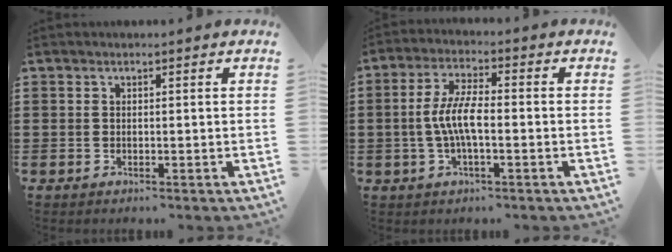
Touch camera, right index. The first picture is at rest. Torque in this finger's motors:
{"motor_torque": [0.80, -0.18, 0.65, 0.21]}